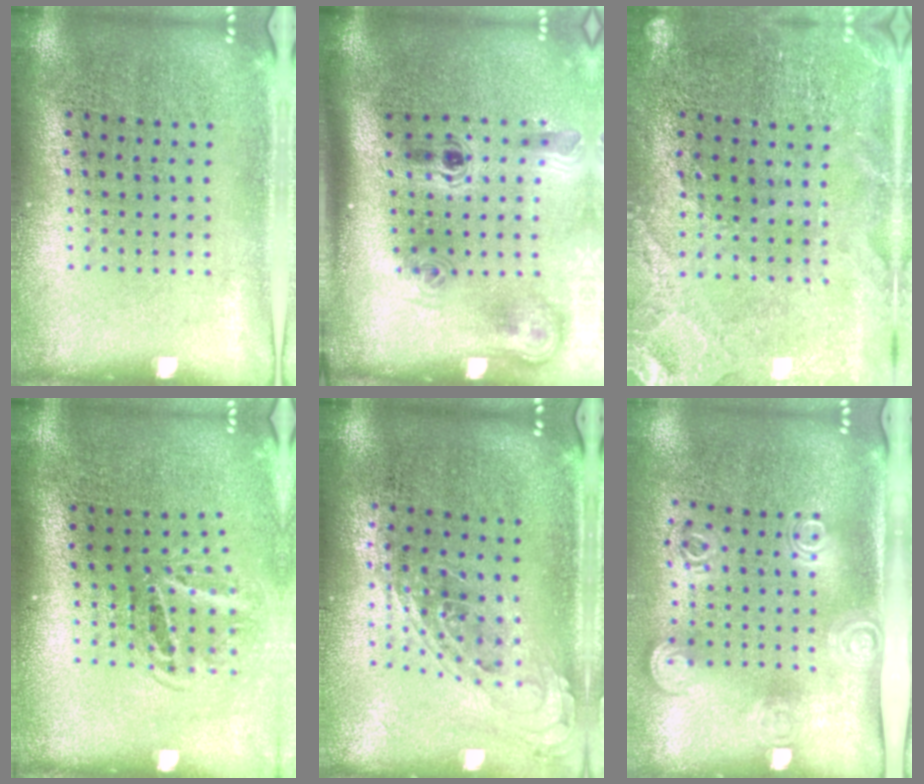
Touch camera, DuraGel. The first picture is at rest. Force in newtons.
{"total": 2.3, "press": 1.5, "slide": 1.7}
{"total": 0.7, "press": 0.7, "slide": 0.2}
{"total": 1.9, "press": 1.2, "slide": 1.5}
{"total": 0.7, "press": 0.7, "slide": 0.2}
{"total": 1.8, "press": 1.3, "slide": 1.3}